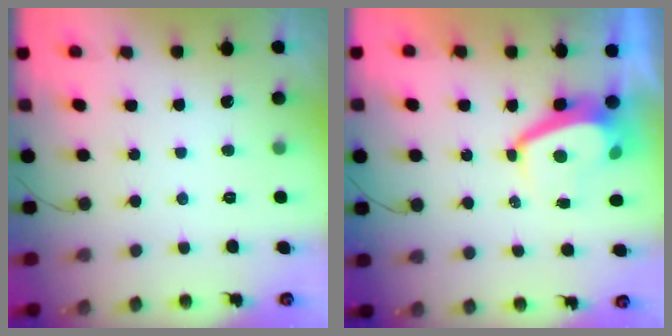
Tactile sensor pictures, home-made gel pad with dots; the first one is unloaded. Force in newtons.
{"total": 4.3, "press": 4.3, "slide": 0.5}